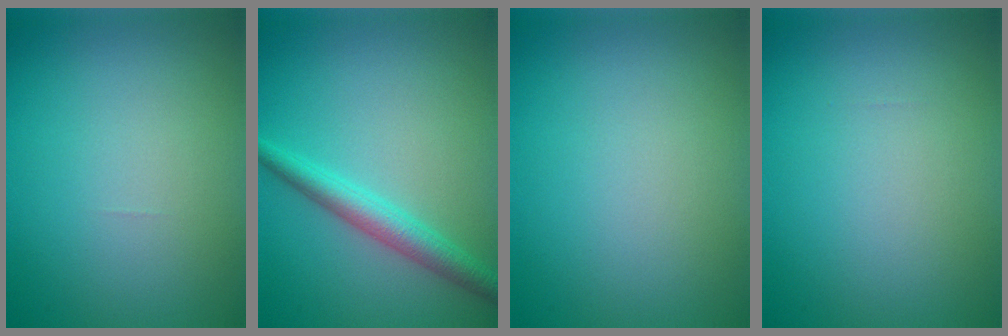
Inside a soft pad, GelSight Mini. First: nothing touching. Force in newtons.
{"total": 3.4, "press": 3.4, "slide": 0.0}
{"total": 0.0}
{"total": 0.0}